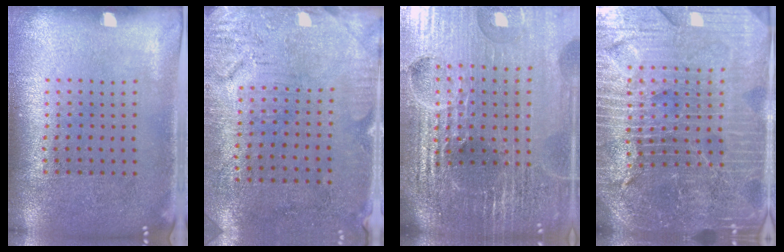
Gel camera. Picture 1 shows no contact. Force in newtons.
{"total": 3.2, "press": 2.6, "slide": 1.8}
{"total": 6.7, "press": 5.9, "slide": 3.3}
{"total": 6.2, "press": 5.5, "slide": 2.9}